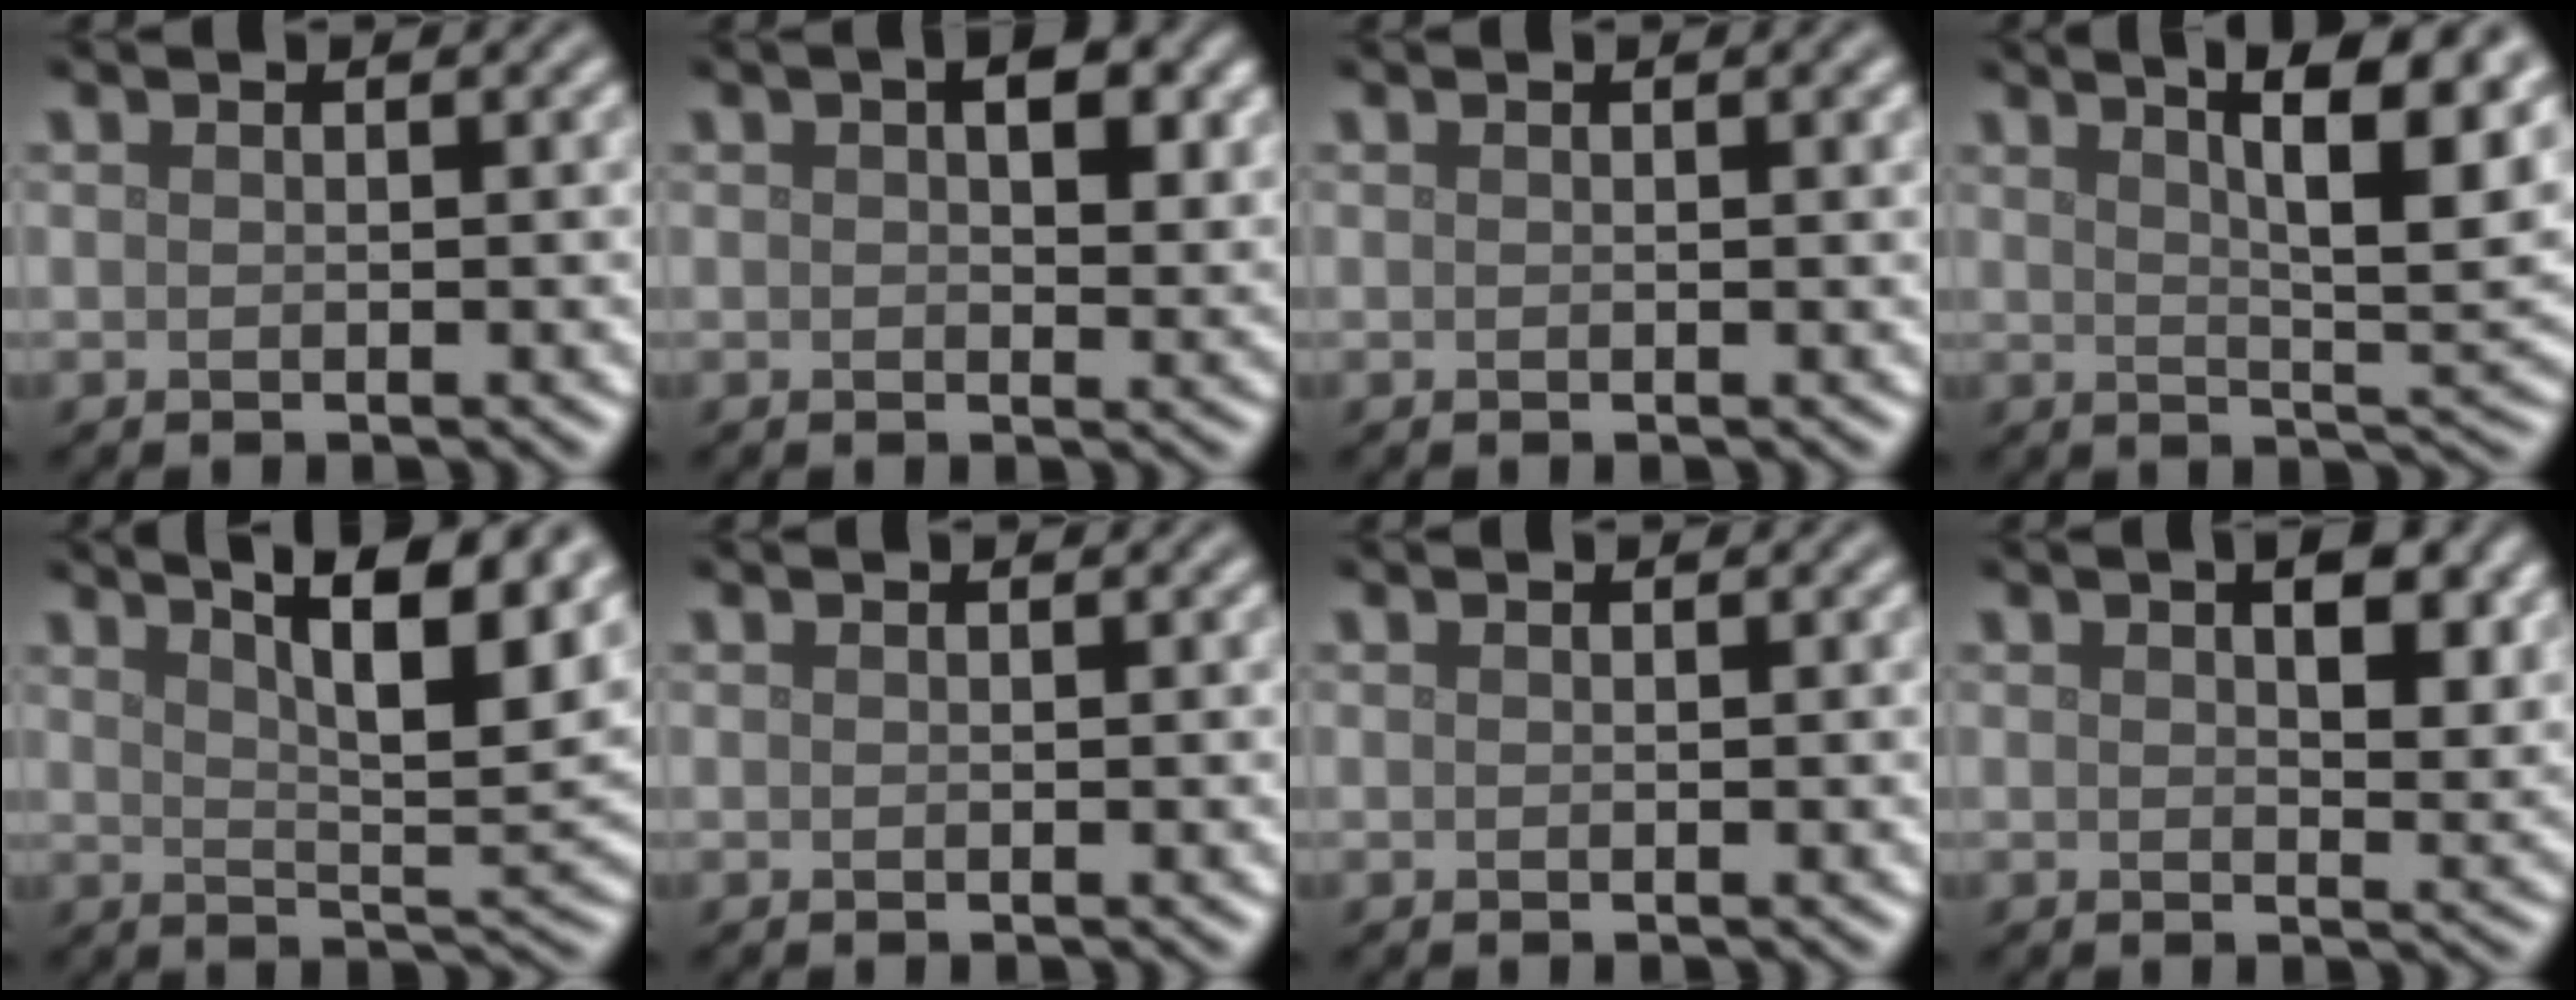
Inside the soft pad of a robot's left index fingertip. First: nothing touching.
{"total": 3.8, "force": [1.2, 2.0, 3.1], "torque": [-0.037, 0.001, 0.018]}
{"total": 0.8, "force": [0.4, 0.1, 0.7], "torque": [-0.008, 0.002, 0.006]}
{"total": 12.4, "force": [6.2, 3.7, 10.1], "torque": [-0.106, 0.029, 0.071]}
{"total": 11.6, "force": [7.0, 3.0, 8.8], "torque": [-0.091, 0.022, 0.085]}
{"total": 0.0}
{"total": 0.0}
{"total": 4.8, "force": [1.8, 2.2, 3.9], "torque": [-0.049, -0.001, 0.029]}